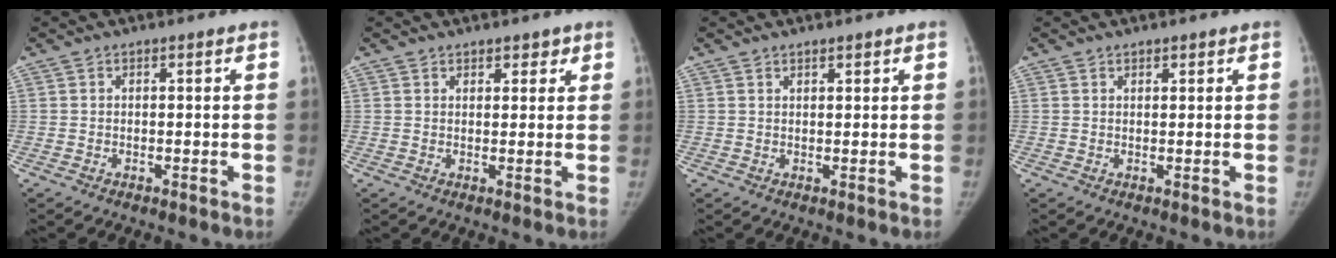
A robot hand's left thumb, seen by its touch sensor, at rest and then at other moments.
{"total": 2.4, "force": [1.7, 1.5, 0.9], "torque": [0.012, -0.009, 0.021]}
{"total": 1.3, "force": [1.0, 0.5, 0.6], "torque": [-0.004, -0.006, 0.015]}
{"total": 1.0, "force": [0.8, 0.5, 0.4], "torque": [0.001, -0.004, 0.010]}